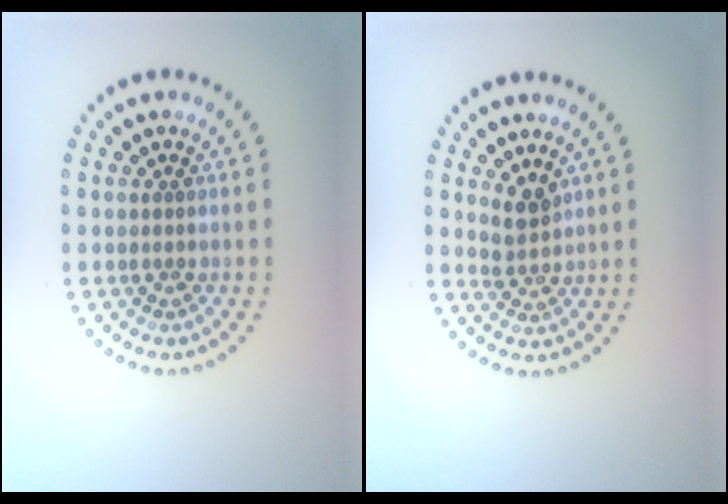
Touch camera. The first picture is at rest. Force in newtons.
{"total": 2.2, "press": 1.7, "slide": 1.4}